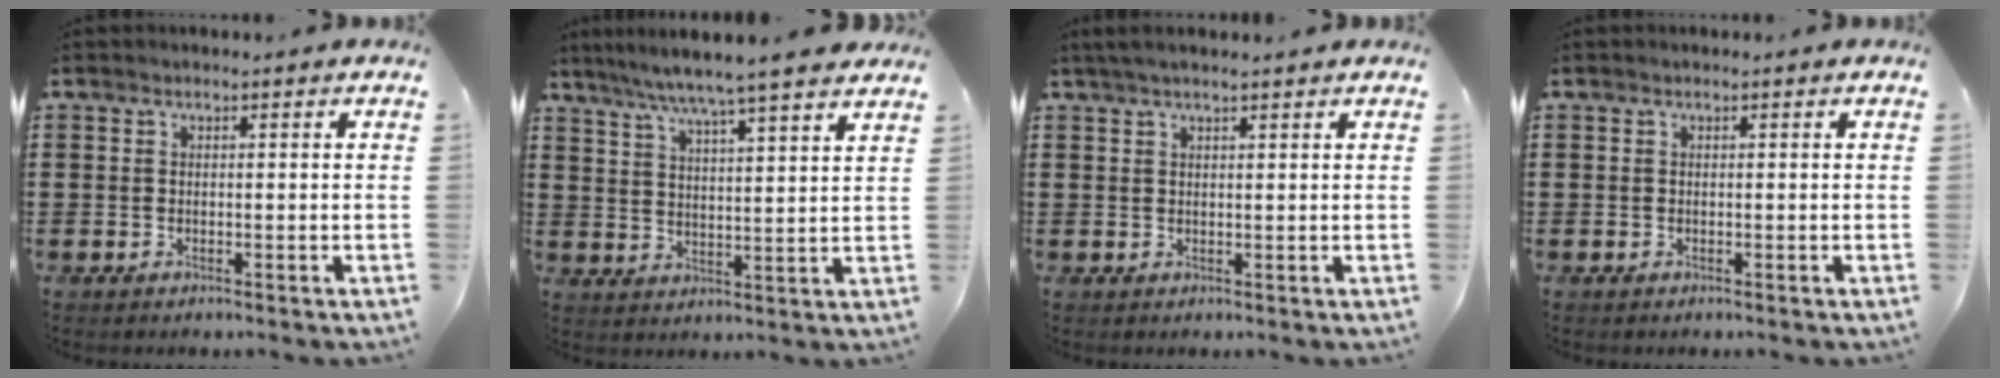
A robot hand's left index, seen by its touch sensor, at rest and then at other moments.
{"total": 6.2, "force": [5.4, -0.9, 2.9], "torque": [-0.076, -0.030, 0.090]}
{"total": 1.9, "force": [1.4, 0.0, 1.2], "torque": [-0.025, 0.001, 0.026]}
{"total": 0.0}